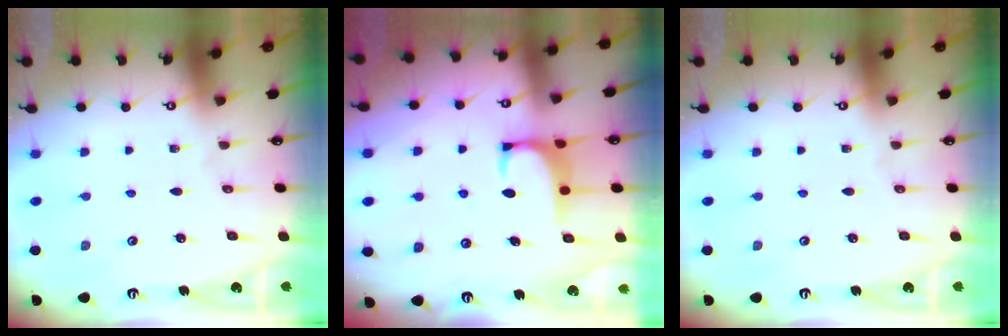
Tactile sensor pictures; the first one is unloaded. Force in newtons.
{"total": 1.9, "press": 1.9, "slide": 0.3}
{"total": 0.0}